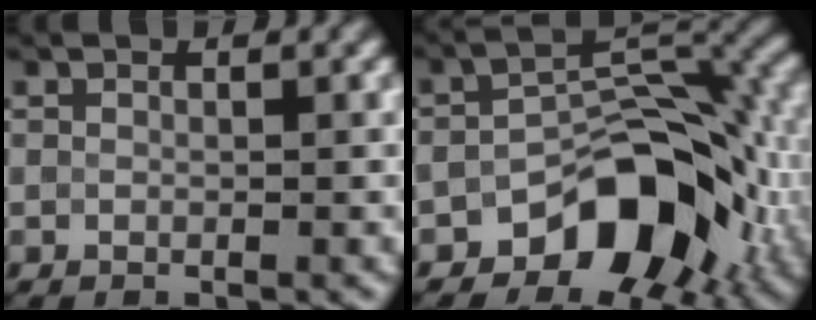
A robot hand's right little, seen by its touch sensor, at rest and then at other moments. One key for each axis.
{"total": 9.0, "fx": -4.1, "fy": 5.3, "fz": 6.1, "tx": -0.068, "ty": 0.013, "tz": -0.077}